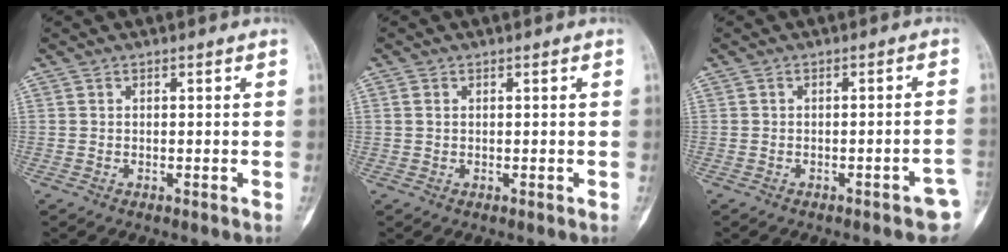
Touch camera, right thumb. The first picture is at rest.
{"total": 1.1, "force": [0.3, 0.8, 0.6], "torque": [-0.010, 0.002, 0.008]}
{"total": 4.6, "force": [-2.4, 1.1, 3.7], "torque": [-0.035, 0.018, -0.026]}